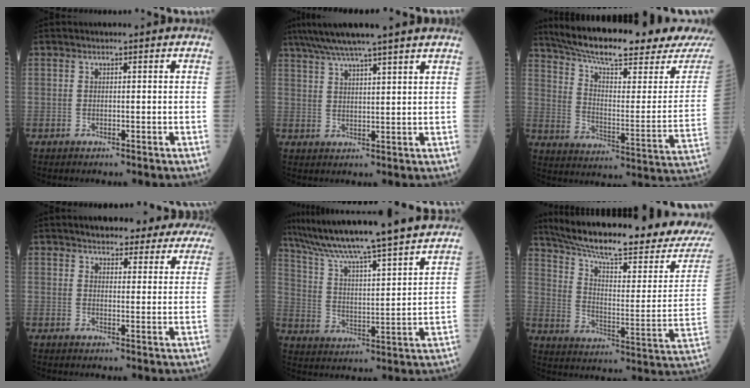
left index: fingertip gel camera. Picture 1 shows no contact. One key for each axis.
{"total": 11.8, "fx": 9.8, "fy": -0.6, "fz": 6.5, "tx": -0.115, "ty": 0.031, "tz": 0.142}
{"total": 23.1, "fx": 20.0, "fy": 1.3, "fz": 11.5, "tx": -0.187, "ty": -0.041, "tz": 0.287}
{"total": 16.3, "fx": 14.8, "fy": 4.5, "fz": 5.2, "tx": -0.038, "ty": 0.003, "tz": 0.162}
{"total": 26.0, "fx": 23.2, "fy": -0.3, "fz": 11.7, "tx": -0.197, "ty": -0.025, "tz": 0.337}
{"total": 22.9, "fx": 20.2, "fy": 1.1, "fz": 10.7, "tx": -0.180, "ty": -0.056, "tz": 0.287}